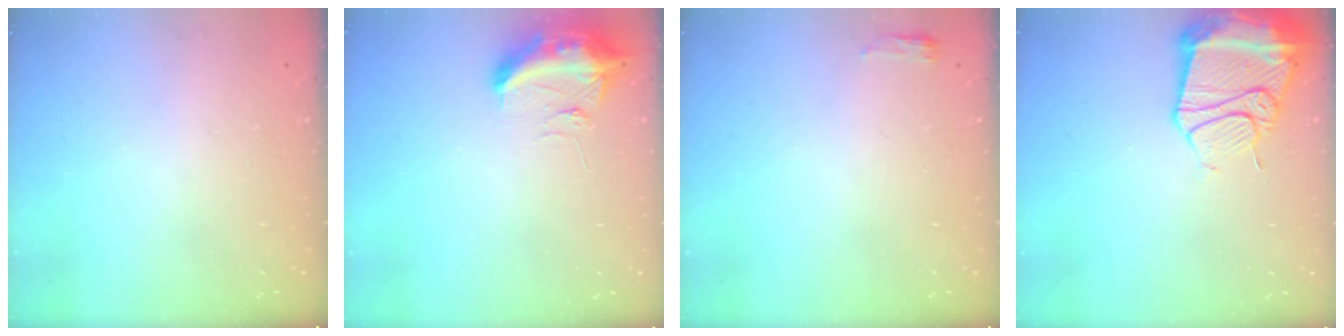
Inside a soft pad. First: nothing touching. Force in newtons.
{"total": 10.1, "press": 10.0, "slide": 1.2}
{"total": 2.8, "press": 2.6, "slide": 1.1}
{"total": 18.0, "press": 17.9, "slide": 1.9}